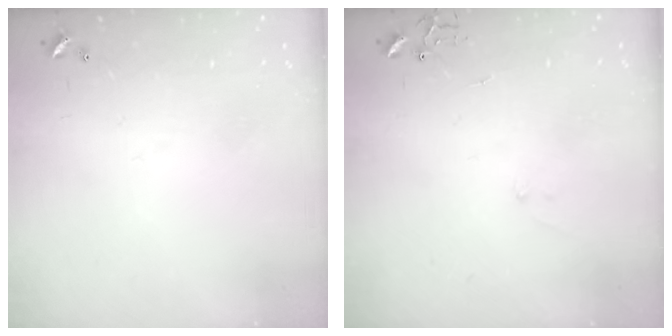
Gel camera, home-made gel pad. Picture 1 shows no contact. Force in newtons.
{"total": 7.0, "press": 7.0, "slide": 0.7}